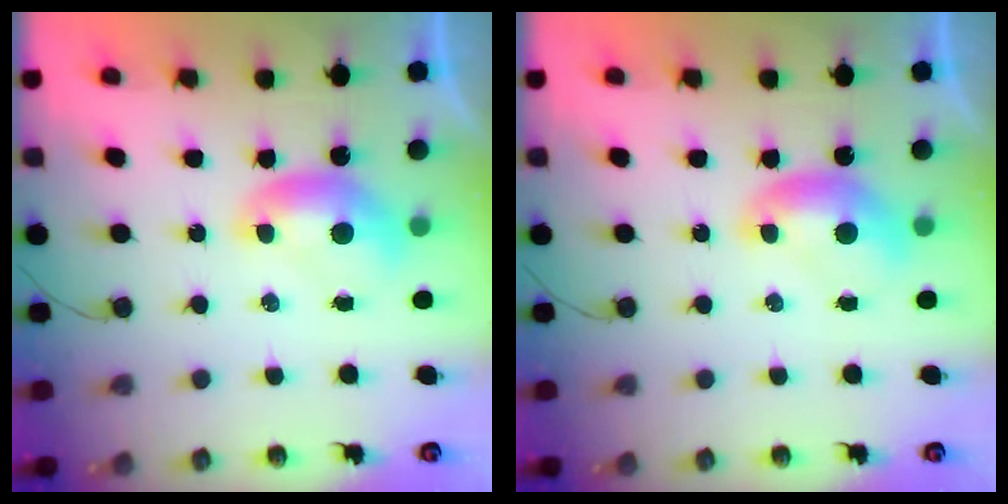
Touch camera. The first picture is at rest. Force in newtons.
{"total": 0.0}